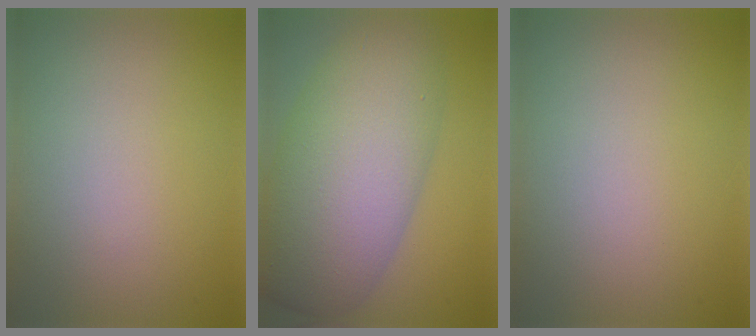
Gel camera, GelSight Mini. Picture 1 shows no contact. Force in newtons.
{"total": 11.1, "press": 11.1, "slide": 0.3}
{"total": 0.0}